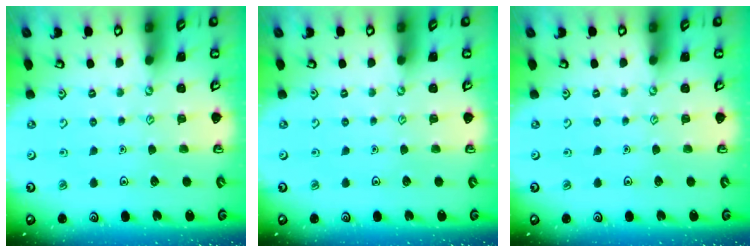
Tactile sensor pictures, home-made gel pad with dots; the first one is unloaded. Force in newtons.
{"total": 0.0}
{"total": 0.0}